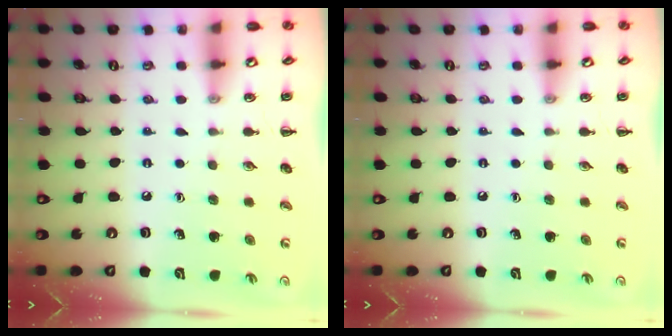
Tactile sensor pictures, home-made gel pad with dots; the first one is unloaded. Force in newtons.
{"total": 0.0}